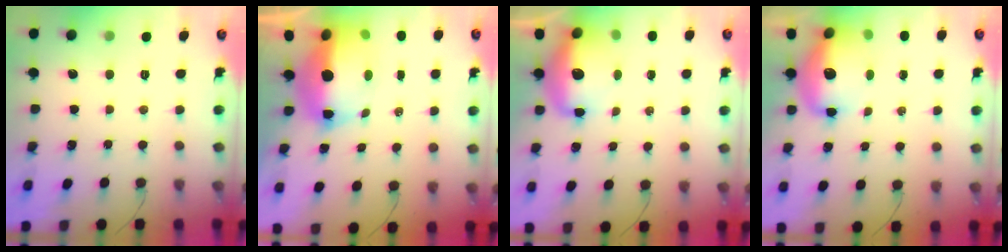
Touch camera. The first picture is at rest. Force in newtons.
{"total": 14.2, "press": 14.0, "slide": 2.1}
{"total": 13.3, "press": 12.9, "slide": 3.1}
{"total": 14.5, "press": 14.1, "slide": 3.5}